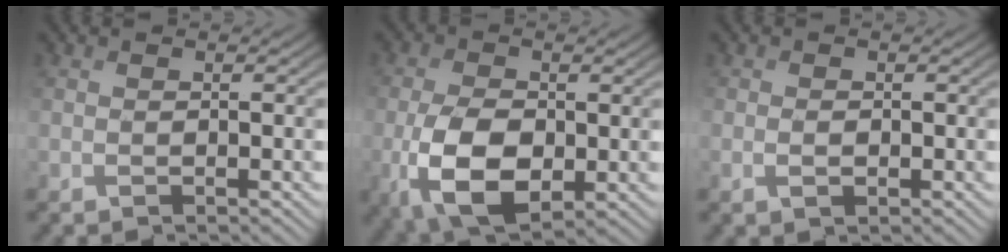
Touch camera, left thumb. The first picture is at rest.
{"total": 9.6, "force": [-2.6, 5.4, 7.6], "torque": [-0.166, -0.016, -0.052]}
{"total": 0.9, "force": [-0.4, 0.6, 0.5], "torque": [-0.010, -0.003, -0.006]}